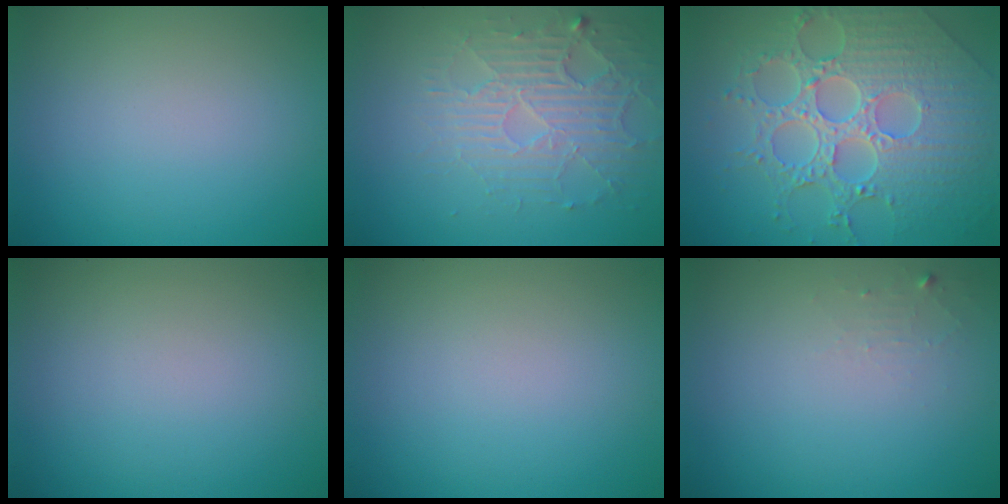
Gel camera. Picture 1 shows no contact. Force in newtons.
{"total": 3.8, "press": 3.4, "slide": 1.7}
{"total": 8.6, "press": 6.3, "slide": 5.8}
{"total": 0.0}
{"total": 0.0}
{"total": 1.0, "press": 1.0, "slide": 0.1}